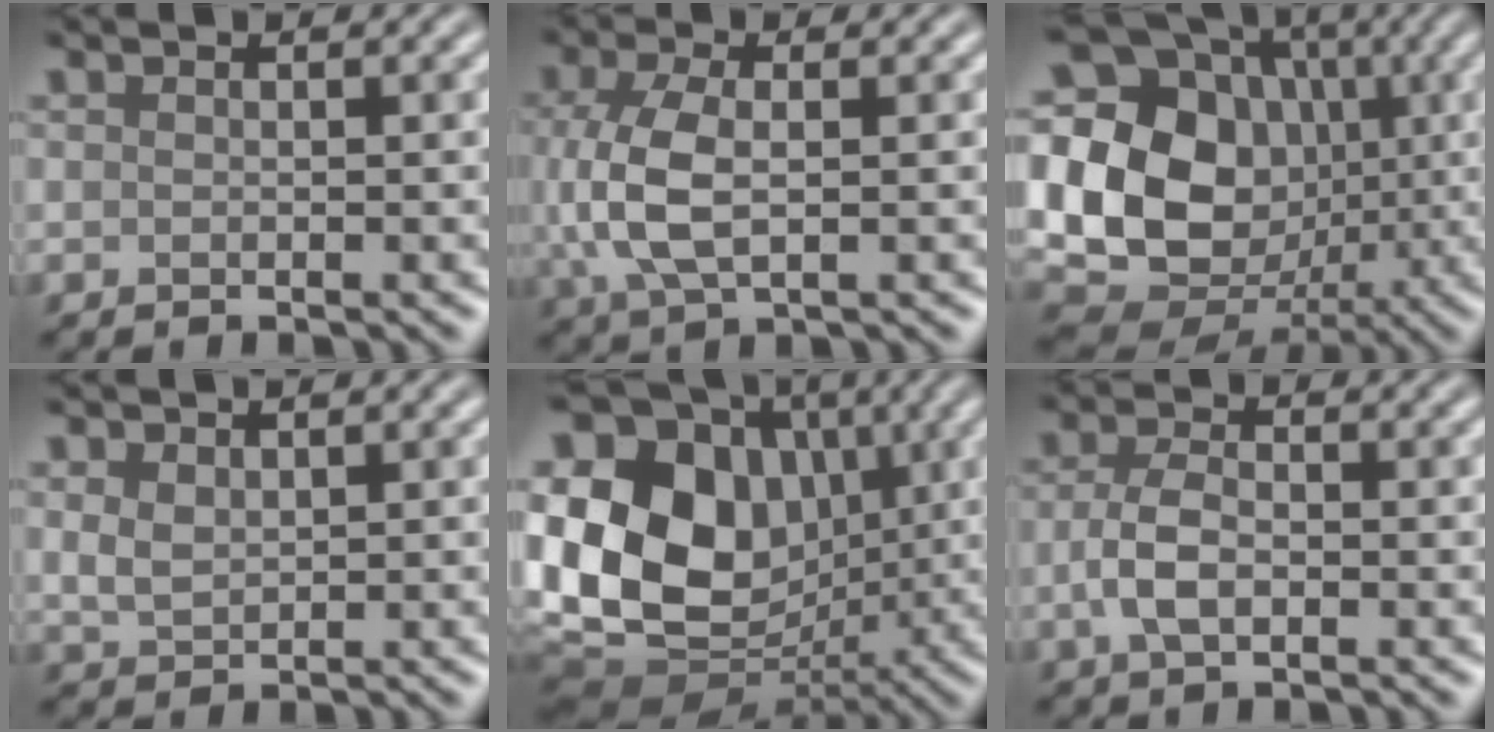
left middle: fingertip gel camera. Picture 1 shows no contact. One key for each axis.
{"total": 5.4, "fx": 0.2, "fy": 2.8, "fz": 4.6, "tx": -0.119, "ty": 0.004, "tz": 0.004}
{"total": 19.8, "fx": 1.2, "fy": 17.2, "fz": 9.8, "tx": -0.219, "ty": 0.030, "tz": -0.011}
{"total": 1.9, "fx": 0.8, "fy": 1.3, "fz": 1.2, "tx": -0.032, "ty": 0.004, "tz": 0.019}
{"total": 17.7, "fx": 1.9, "fy": 13.8, "fz": 10.9, "tx": -0.228, "ty": 0.026, "tz": 0.032}
{"total": 3.1, "fx": -0.7, "fy": 1.6, "fz": 2.6, "tx": -0.058, "ty": 0.006, "tz": -0.014}